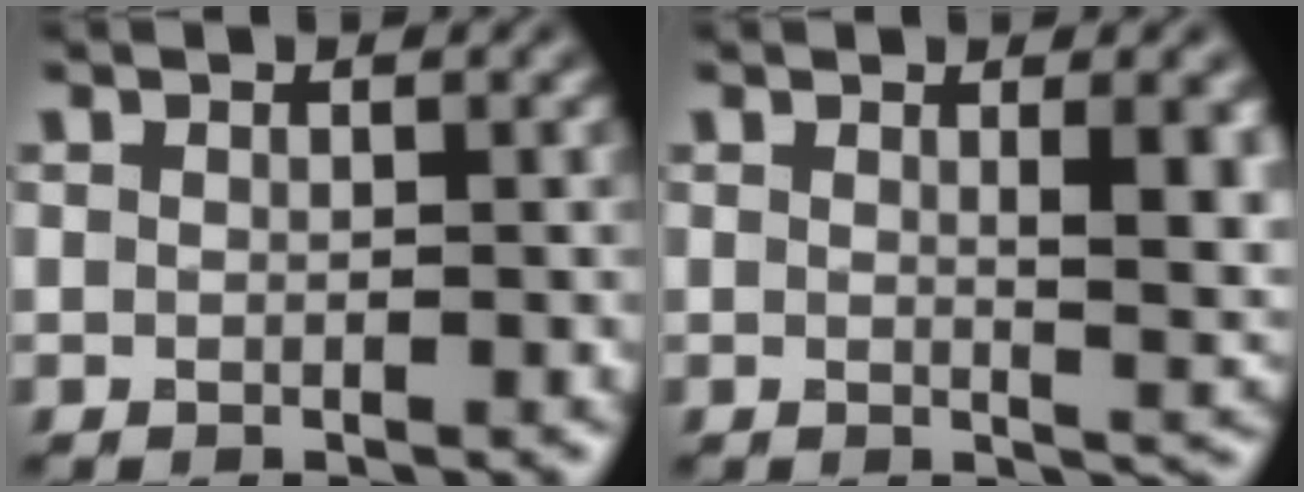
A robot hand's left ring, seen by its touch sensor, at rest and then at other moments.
{"total": 4.4, "force": [1.1, 1.3, 4.0], "torque": [-0.045, -0.002, 0.019]}